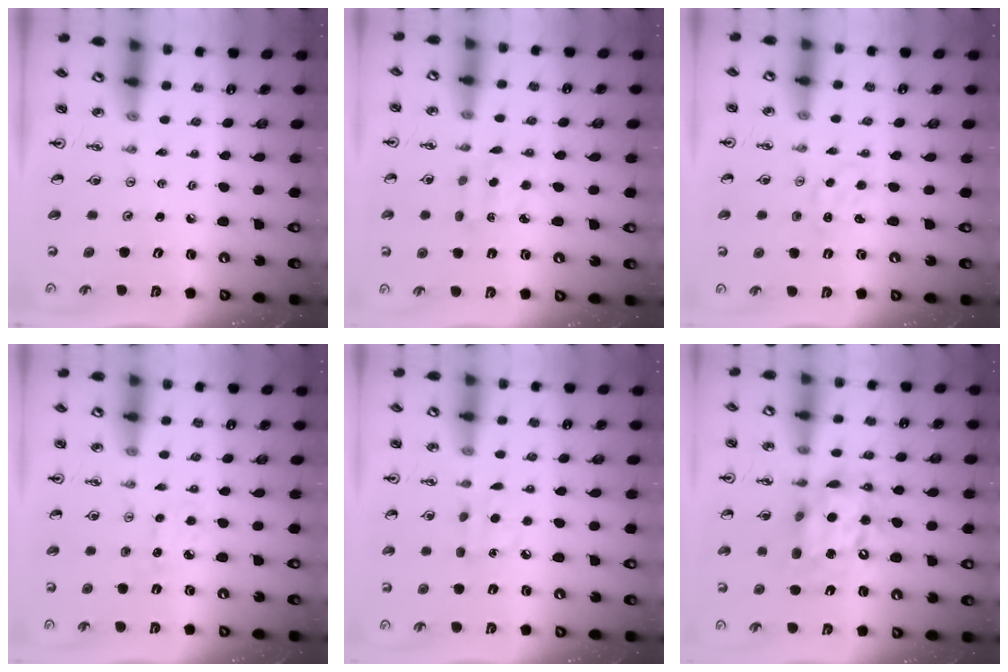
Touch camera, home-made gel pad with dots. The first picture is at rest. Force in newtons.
{"total": 2.0, "press": 2.0, "slide": 0.2}
{"total": 1.1, "press": 1.1, "slide": 0.2}
{"total": 5.3, "press": 5.3, "slide": 0.5}
{"total": 6.6, "press": 6.6, "slide": 0.7}
{"total": 14.1, "press": 14.0, "slide": 1.7}